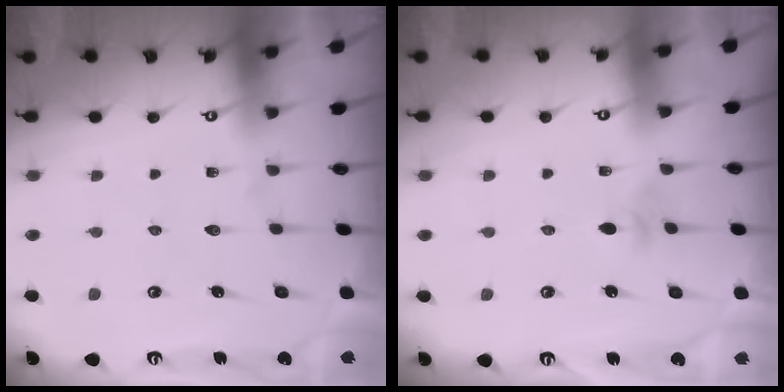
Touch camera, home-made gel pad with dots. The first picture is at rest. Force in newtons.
{"total": 3.2, "press": 3.1, "slide": 0.8}